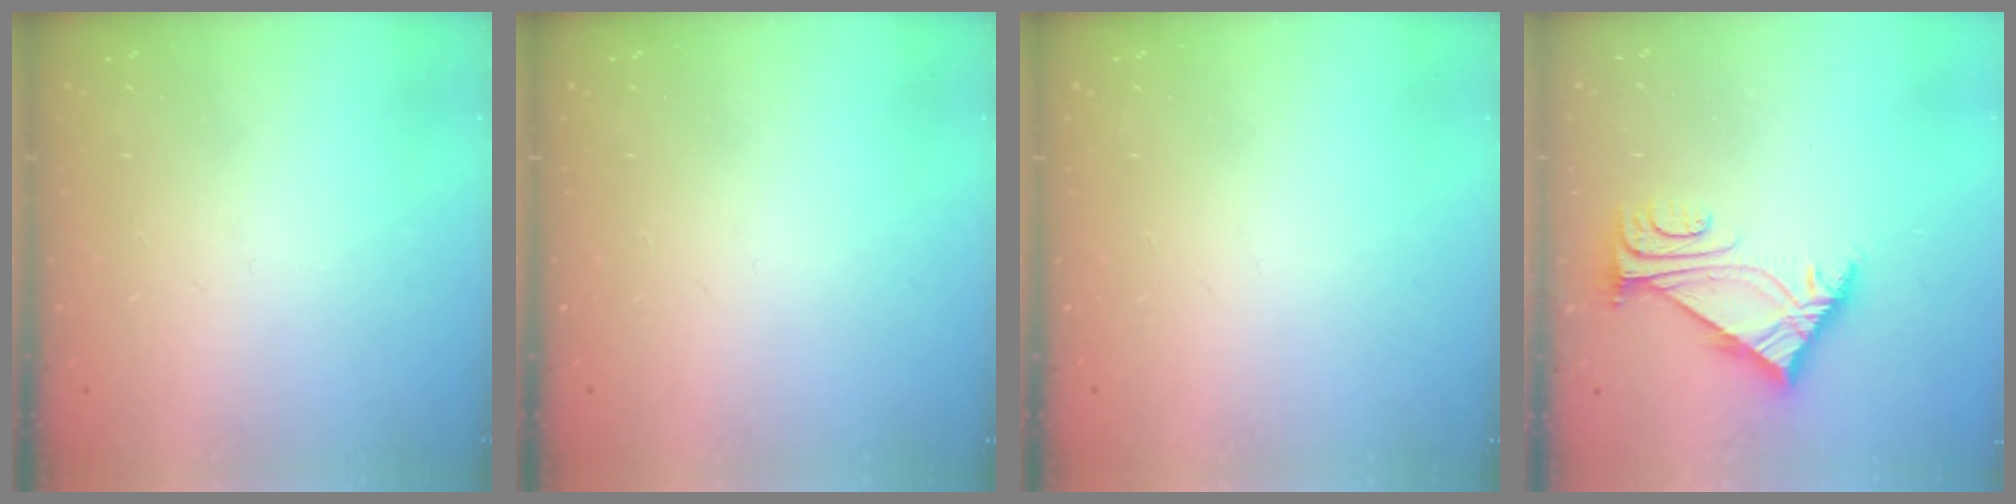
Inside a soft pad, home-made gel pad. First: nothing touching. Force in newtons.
{"total": 0.0}
{"total": 0.0}
{"total": 5.8, "press": 5.8, "slide": 1.0}